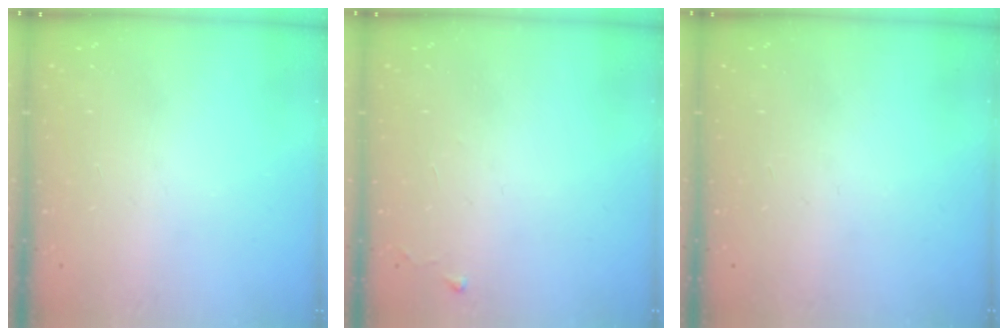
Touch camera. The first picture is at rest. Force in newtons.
{"total": 3.3, "press": 3.3, "slide": 0.5}
{"total": 0.0}